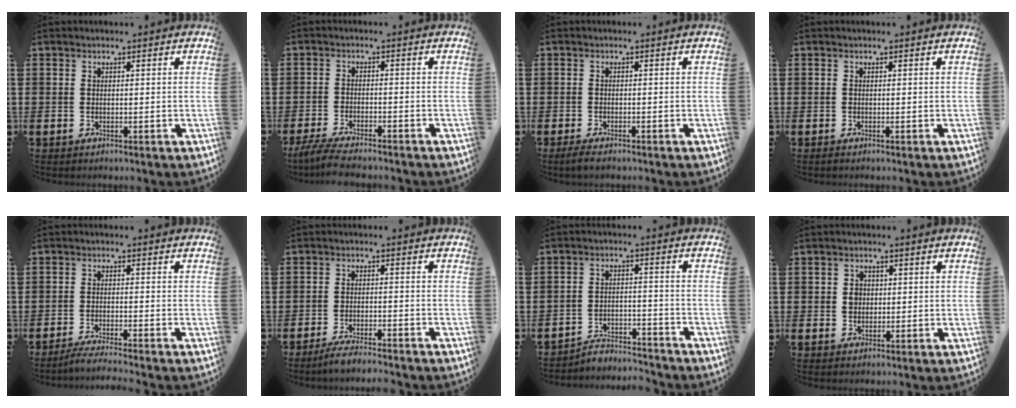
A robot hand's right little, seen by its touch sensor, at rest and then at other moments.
{"total": 3.4, "force": [-3.1, 0.3, 1.3], "torque": [-0.036, -0.004, -0.063]}
{"total": 1.4, "force": [-0.9, 0.4, 1.0], "torque": [-0.018, 0.000, -0.018]}
{"total": 0.0}
{"total": 2.4, "force": [-2.0, -0.2, 1.3], "torque": [-0.020, 0.000, -0.037]}
{"total": 3.1, "force": [-2.8, 0.0, 1.4], "torque": [-0.022, 0.002, -0.053]}
{"total": 3.8, "force": [-3.7, 0.5, 0.1], "torque": [-0.007, 0.006, -0.080]}
{"total": 1.9, "force": [0.4, 1.7, 0.7], "torque": [-0.001, 0.004, 0.003]}